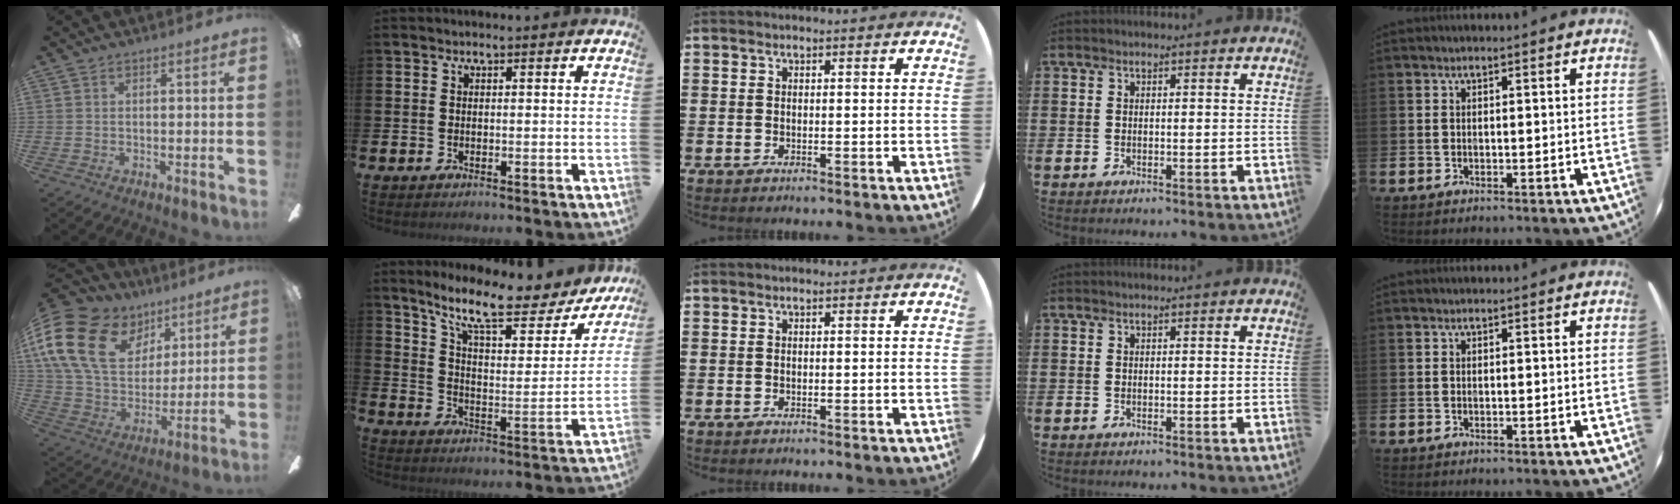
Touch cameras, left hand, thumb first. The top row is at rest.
{"thumb": {"total": 23.2, "force": [10.4, 15.7, 13.5], "torque": [-0.279, -0.034, 0.190]}, "index": {"total": 11.4, "force": [9.3, 2.4, 6.2], "torque": [-0.145, -0.051, 0.156]}}